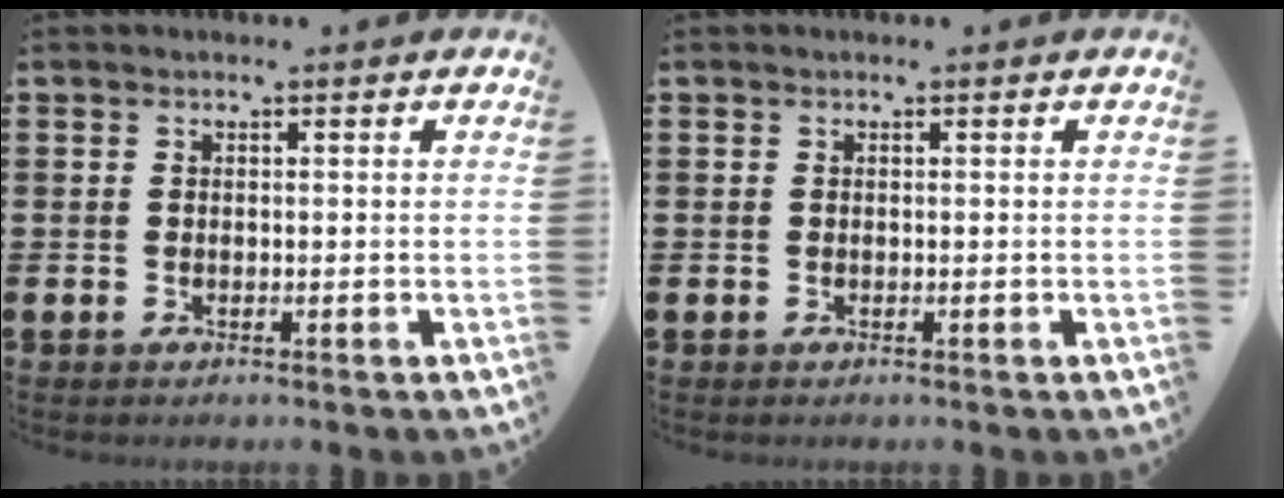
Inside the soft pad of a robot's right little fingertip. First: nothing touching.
{"total": 0.0}